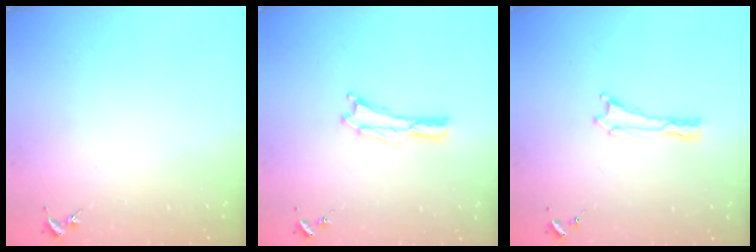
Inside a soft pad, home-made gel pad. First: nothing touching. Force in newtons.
{"total": 0.0}
{"total": 0.0}